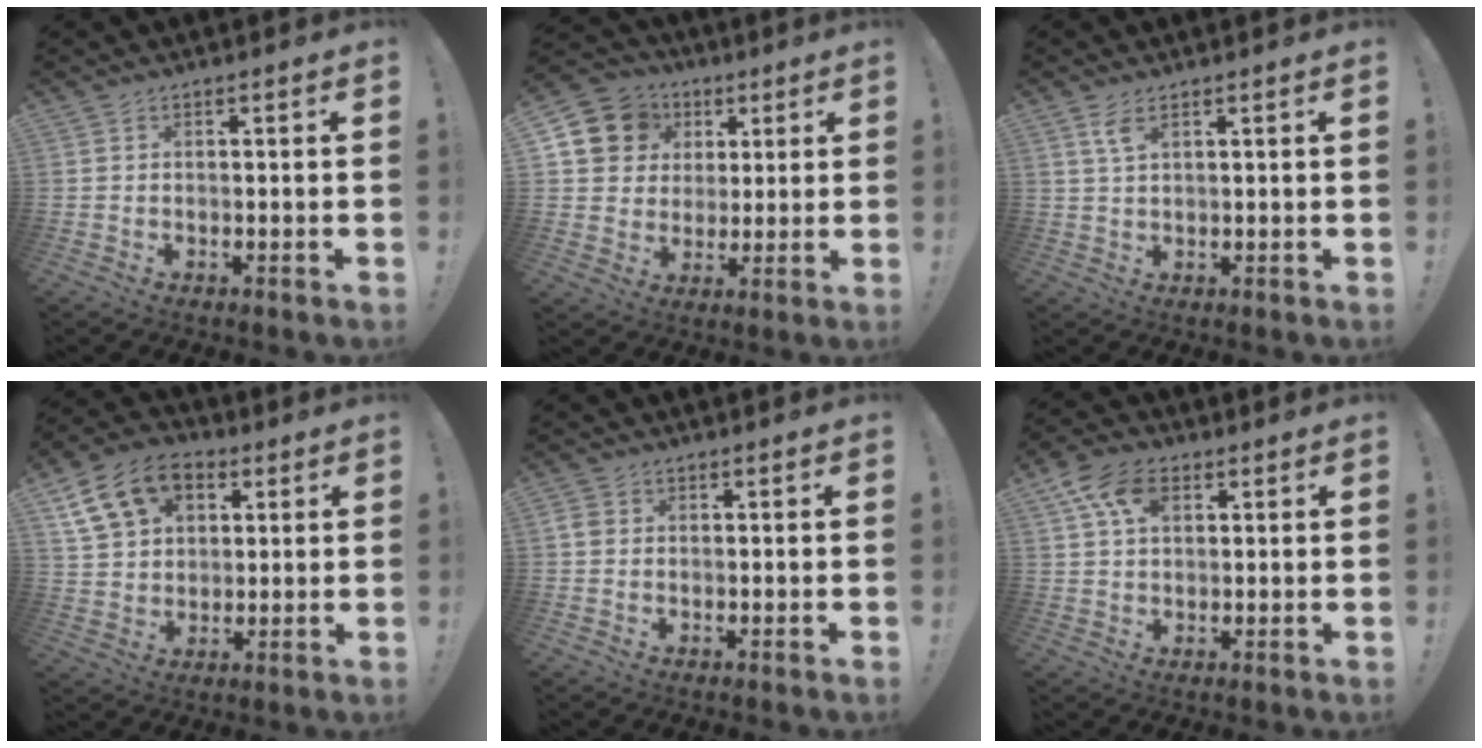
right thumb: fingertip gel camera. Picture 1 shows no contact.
{"total": 11.9, "force": [4.3, 10.5, 3.6], "torque": [-0.049, -0.015, 0.093]}
{"total": 3.9, "force": [2.1, 1.6, 2.9], "torque": [-0.048, -0.007, 0.036]}
{"total": 15.7, "force": [6.8, 11.4, 8.5], "torque": [-0.135, -0.018, 0.132]}
{"total": 2.3, "force": [0.3, 1.9, 1.3], "torque": [-0.024, 0.005, 0.007]}
{"total": 10.5, "force": [4.3, 6.8, 6.7], "torque": [-0.121, -0.001, 0.081]}